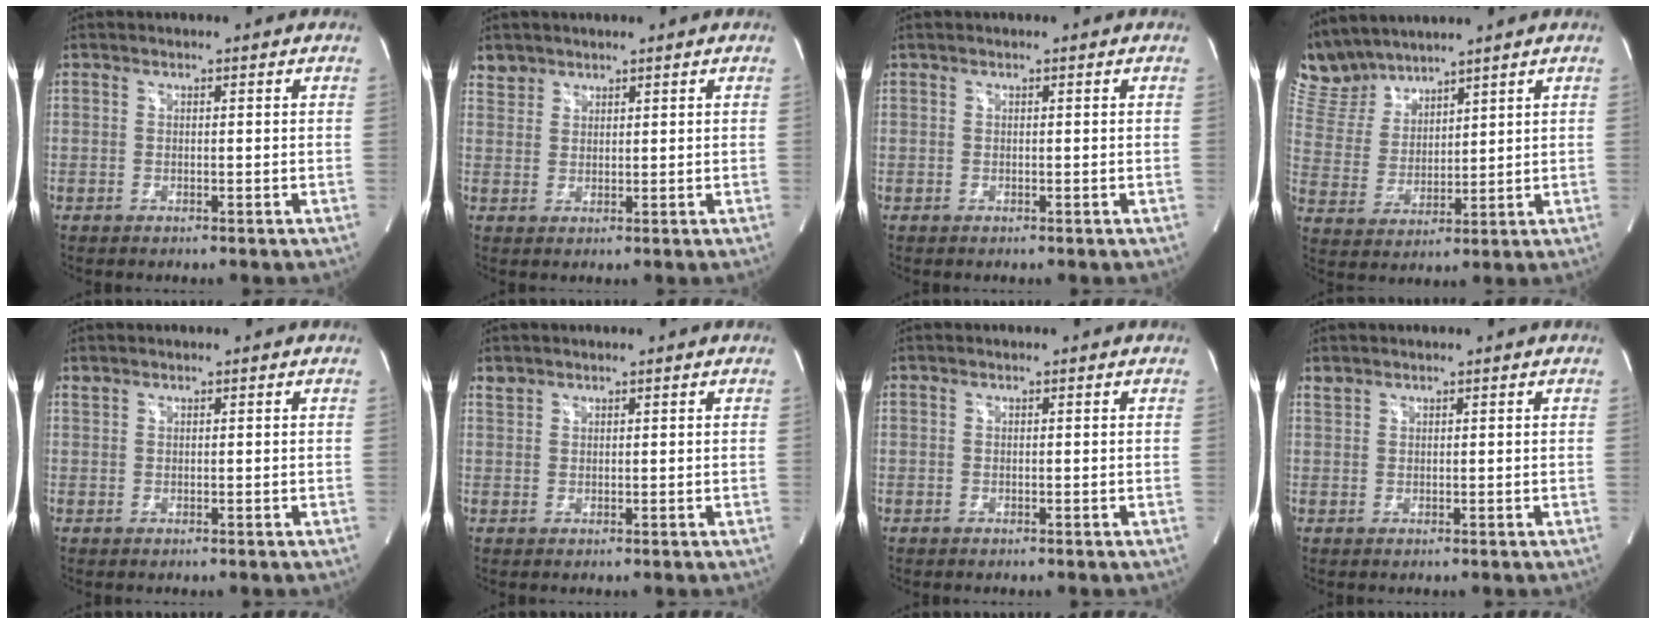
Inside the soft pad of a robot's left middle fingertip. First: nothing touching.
{"total": 2.5, "force": [2.0, 1.4, -0.2], "torque": [0.008, 0.009, 0.036]}
{"total": 0.0}
{"total": 8.3, "force": [8.0, 2.0, 0.7], "torque": [-0.033, 0.014, 0.180]}
{"total": 0.6, "force": [0.6, 0.1, 0.0], "torque": [-0.008, 0.007, 0.016]}
{"total": 1.3, "force": [1.1, 0.6, 0.0], "torque": [0.001, 0.008, 0.023]}
{"total": 0.0}
{"total": 1.0, "force": [1.0, 0.3, 0.0], "torque": [-0.005, 0.008, 0.022]}